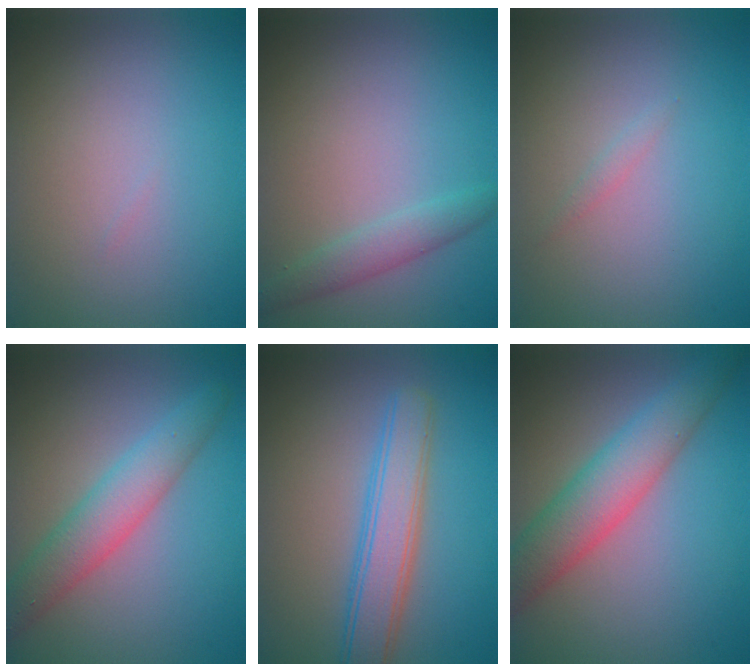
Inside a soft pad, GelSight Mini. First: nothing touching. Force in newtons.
{"total": 2.0, "press": 2.0, "slide": 0.3}
{"total": 0.6, "press": 0.6, "slide": 0.1}
{"total": 4.2, "press": 4.2, "slide": 0.2}
{"total": 4.5, "press": 4.5, "slide": 0.1}
{"total": 5.7, "press": 5.7, "slide": 0.1}